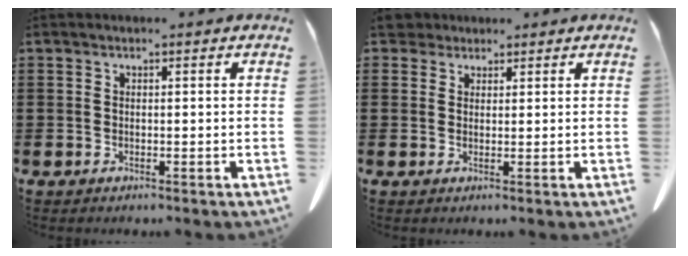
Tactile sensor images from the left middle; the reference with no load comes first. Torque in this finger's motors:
{"motor_torque": [0.01, 0.00, 0.00, 0.00]}